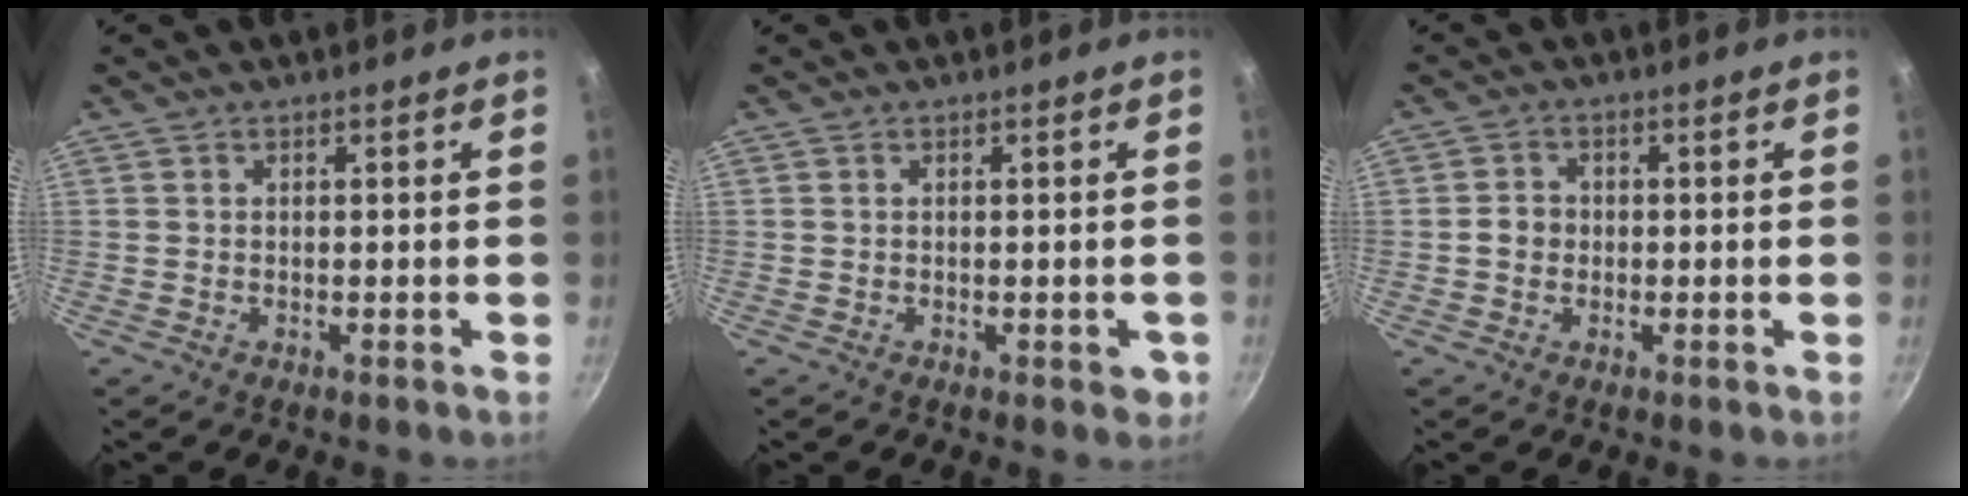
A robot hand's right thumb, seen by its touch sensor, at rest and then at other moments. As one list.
[{"total": 2.5, "force": [-0.8, 1.1, 2.1], "torque": [-0.018, -0.003, -0.011]}, {"total": 2.8, "force": [-0.5, 2.5, 1.3], "torque": [-0.009, 0.012, -0.011]}]